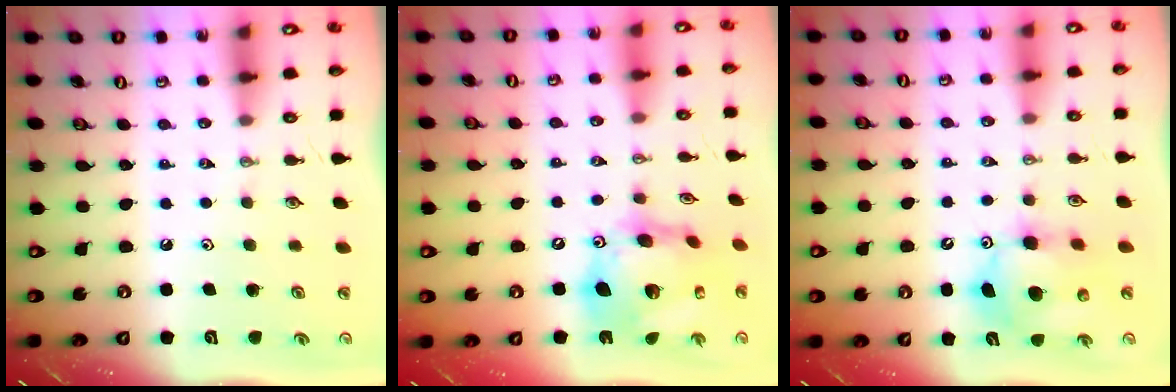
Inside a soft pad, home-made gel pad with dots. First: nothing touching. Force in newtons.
{"total": 20.0, "press": 19.9, "slide": 2.2}
{"total": 12.1, "press": 11.9, "slide": 2.2}